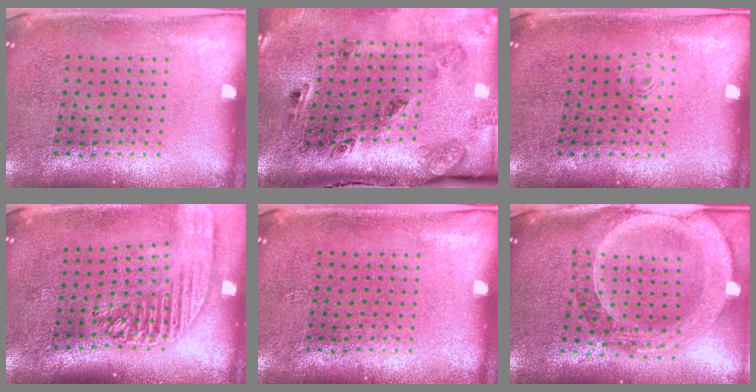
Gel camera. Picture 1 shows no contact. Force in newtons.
{"total": 3.2, "press": 2.0, "slide": 2.5}
{"total": 0.7, "press": 0.7, "slide": 0.1}
{"total": 2.0, "press": 1.7, "slide": 1.1}
{"total": 0.0}
{"total": 3.1, "press": 2.6, "slide": 1.6}